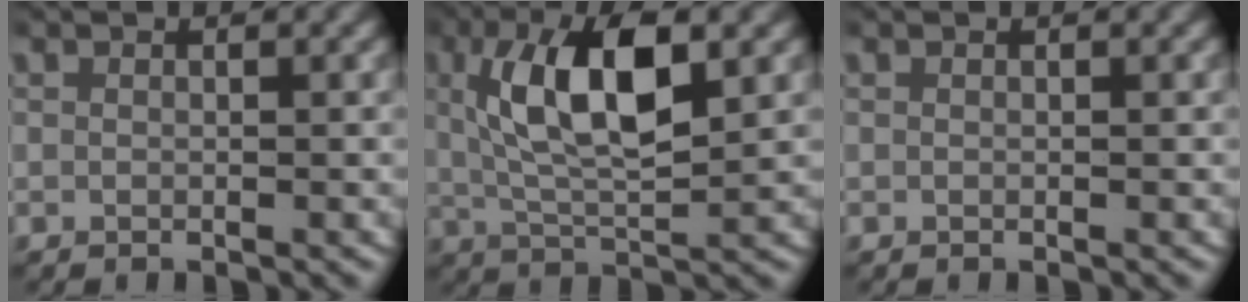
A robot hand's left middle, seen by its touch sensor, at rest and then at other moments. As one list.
[{"total": 7.9, "force": [1.8, 3.1, 7.0], "torque": [-0.128, 0.008, 0.031]}, {"total": 0.0}]